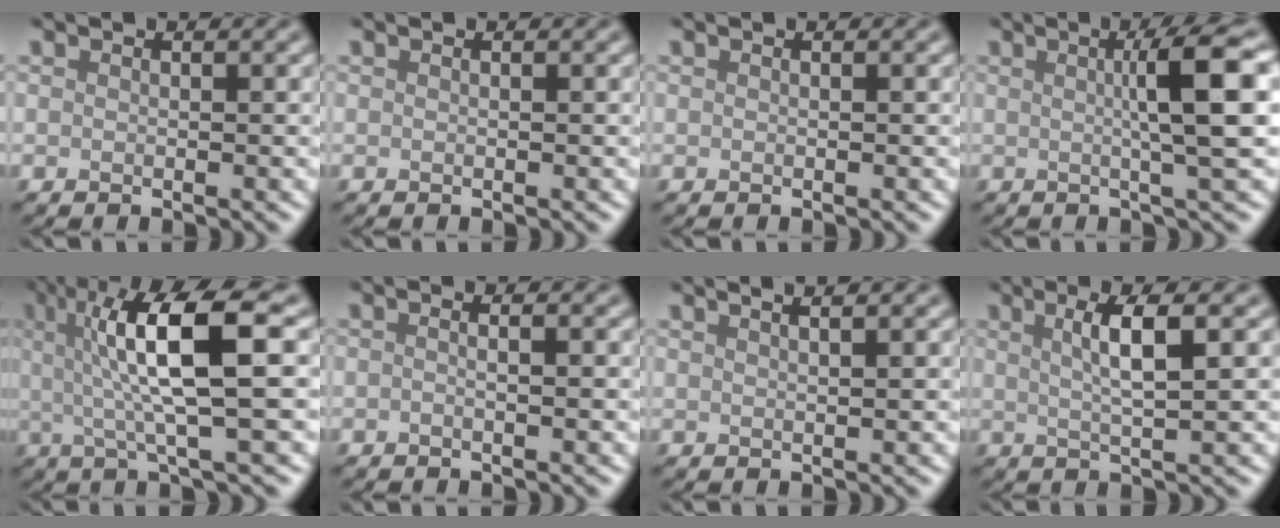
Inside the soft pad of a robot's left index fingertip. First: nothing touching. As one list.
[{"total": 0.0}, {"total": 0.0}, {"total": 6.0, "force": [0.9, 0.7, 5.9], "torque": [-0.084, 0.013, 0.011]}, {"total": 8.6, "force": [1.6, 1.7, 8.2], "torque": [-0.126, 0.006, 0.026]}, {"total": 1.7, "force": [0.2, 0.8, 1.5], "torque": [-0.006, -0.009, -0.023]}, {"total": 3.3, "force": [2.1, 1.5, 2.2], "torque": [0.001, 0.020, -0.008]}, {"total": 4.0, "force": [1.1, 0.8, 3.7], "torque": [-0.057, 0.004, 0.018]}]